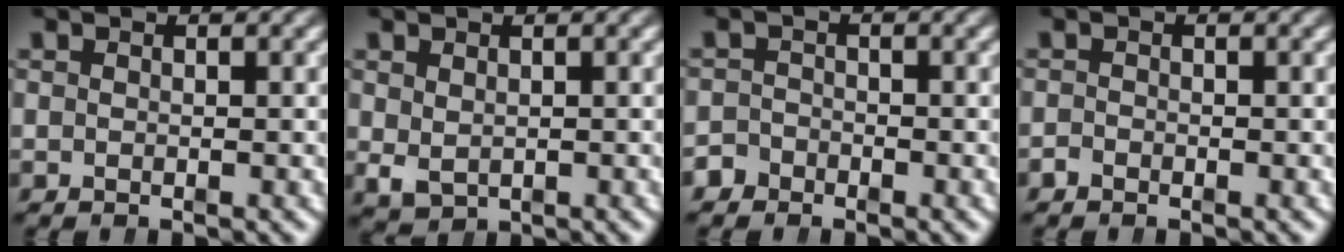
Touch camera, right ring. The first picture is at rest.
{"total": 1.4, "force": [0.0, 1.0, 1.0], "torque": [-0.021, -0.017, 0.018]}
{"total": 2.3, "force": [-2.0, 1.2, -0.1], "torque": [0.003, -0.013, -0.034]}
{"total": 1.0, "force": [-0.9, 0.3, -0.1], "torque": [0.002, -0.009, -0.014]}